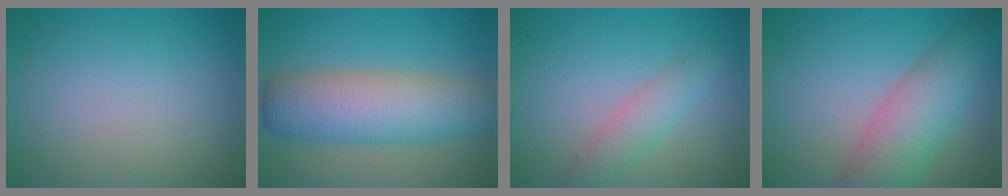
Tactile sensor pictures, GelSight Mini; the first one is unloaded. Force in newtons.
{"total": 8.0, "press": 8.0, "slide": 0.1}
{"total": 2.5, "press": 2.5, "slide": 0.1}
{"total": 6.4, "press": 6.4, "slide": 0.2}